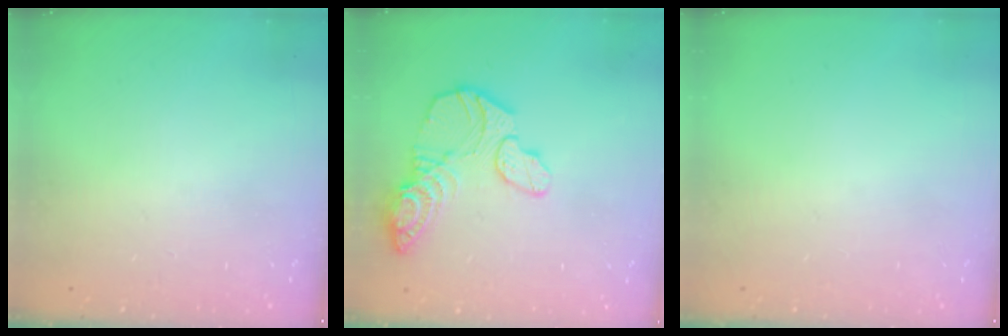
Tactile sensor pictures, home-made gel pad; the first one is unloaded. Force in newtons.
{"total": 13.8, "press": 13.7, "slide": 1.4}
{"total": 0.0}